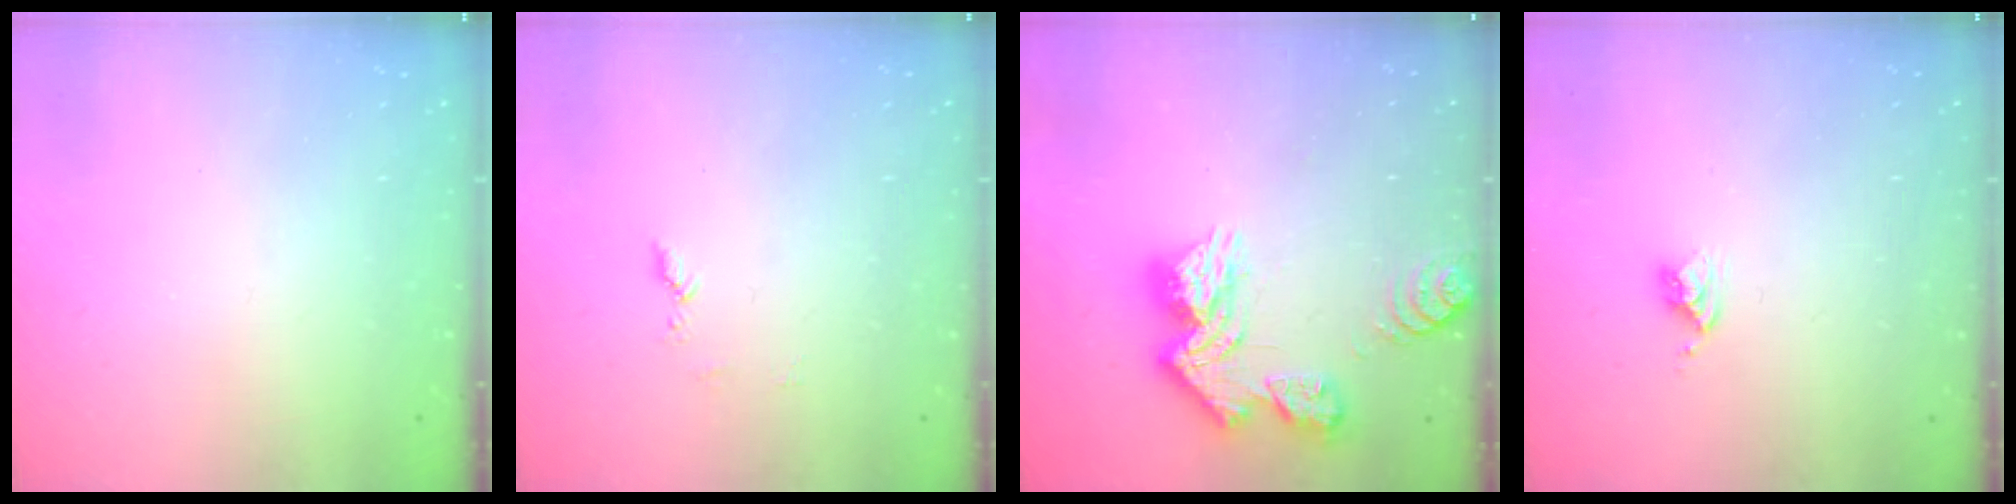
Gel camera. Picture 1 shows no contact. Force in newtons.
{"total": 5.1, "press": 5.0, "slide": 0.6}
{"total": 13.2, "press": 13.2, "slide": 1.2}
{"total": 3.9, "press": 3.8, "slide": 0.3}